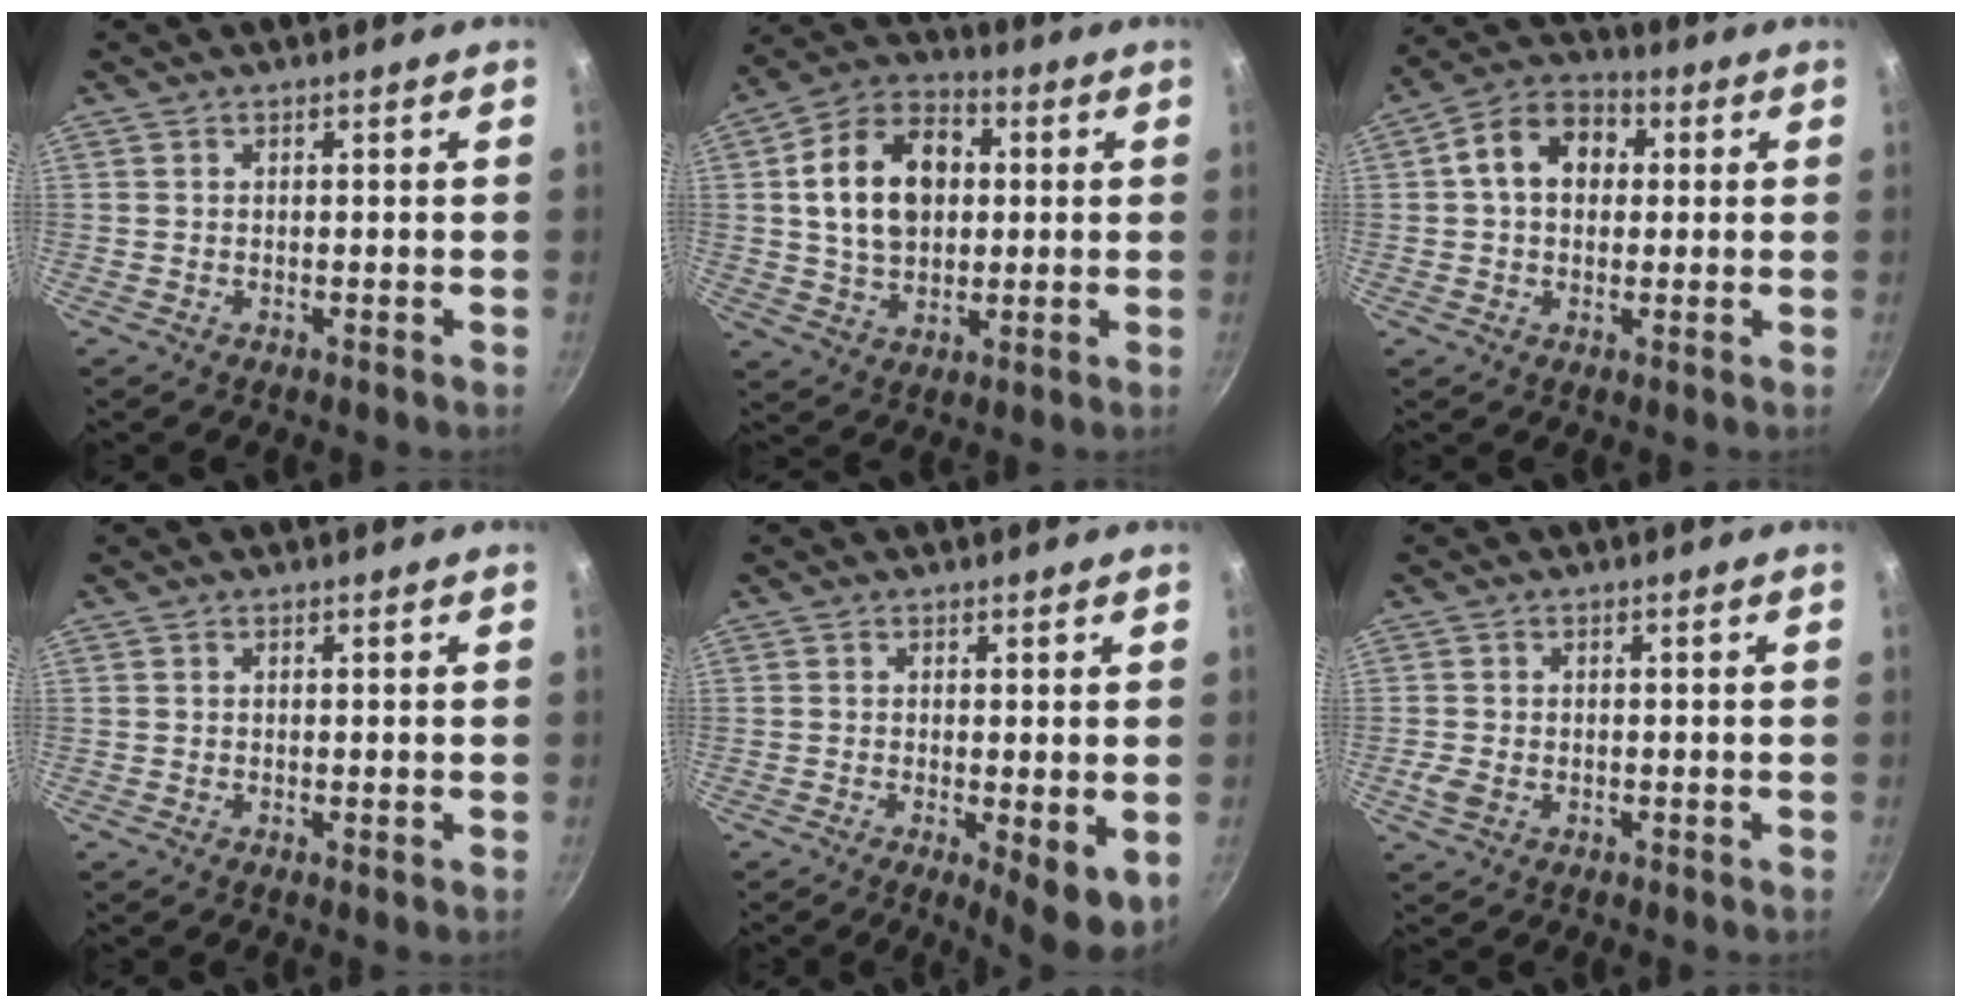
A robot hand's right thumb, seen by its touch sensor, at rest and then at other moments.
{"total": 16.0, "force": [2.2, 11.4, 11.0], "torque": [-0.156, 0.017, 0.029]}
{"total": 10.8, "force": [1.8, 8.1, 6.9], "torque": [-0.085, 0.025, 0.010]}
{"total": 0.0}
{"total": 7.3, "force": [-1.4, 2.2, 6.8], "torque": [-0.086, -0.012, -0.014]}
{"total": 3.1, "force": [-1.0, 2.2, 1.9], "torque": [-0.041, 0.002, -0.019]}